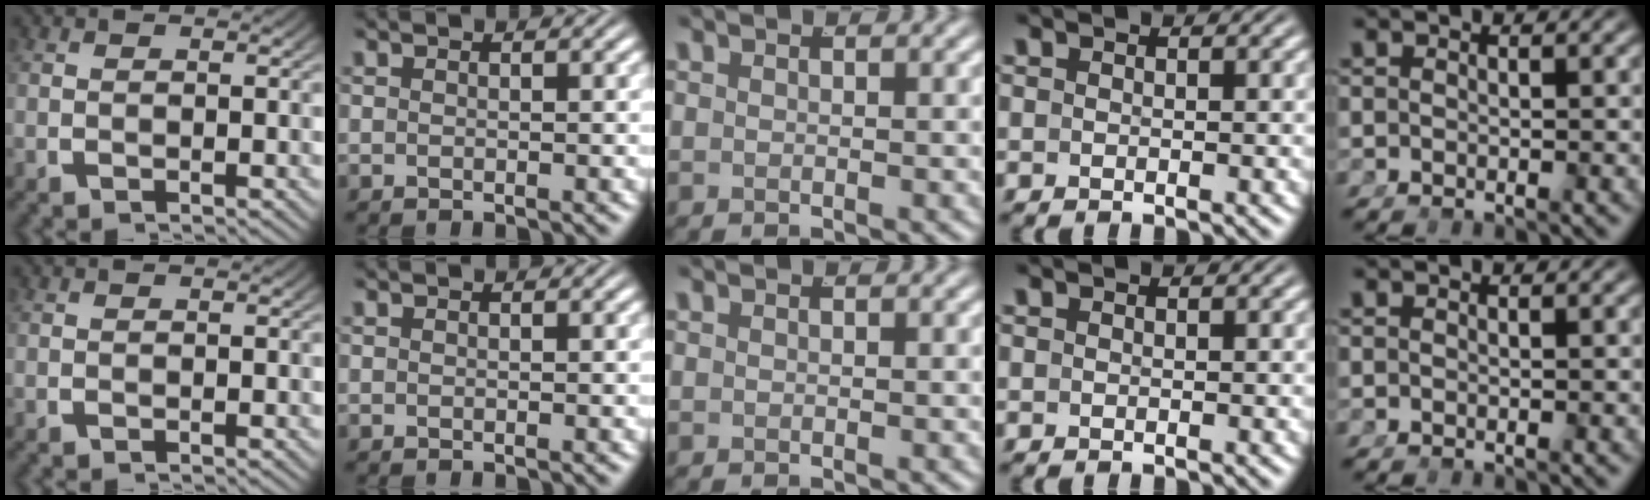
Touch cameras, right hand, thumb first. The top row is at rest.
{}